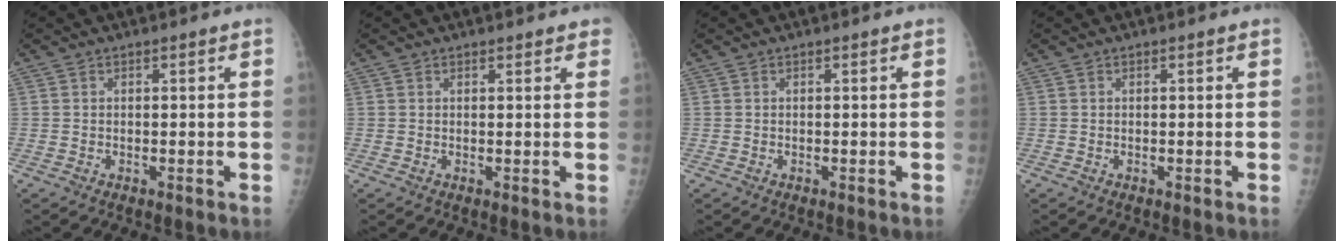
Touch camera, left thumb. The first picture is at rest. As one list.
[{"total": 1.9, "force": [1.5, 0.8, 0.7], "torque": [0.010, 0.000, 0.012]}, {"total": 0.0}, {"total": 0.0}]